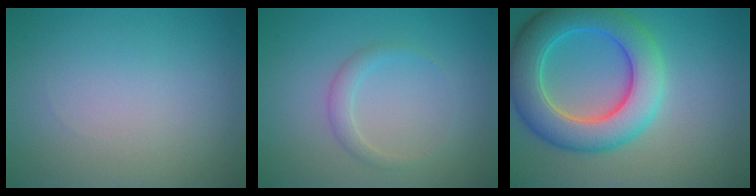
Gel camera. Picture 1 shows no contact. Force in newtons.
{"total": 1.4, "press": 1.4, "slide": 0.1}
{"total": 8.4, "press": 8.4, "slide": 0.3}